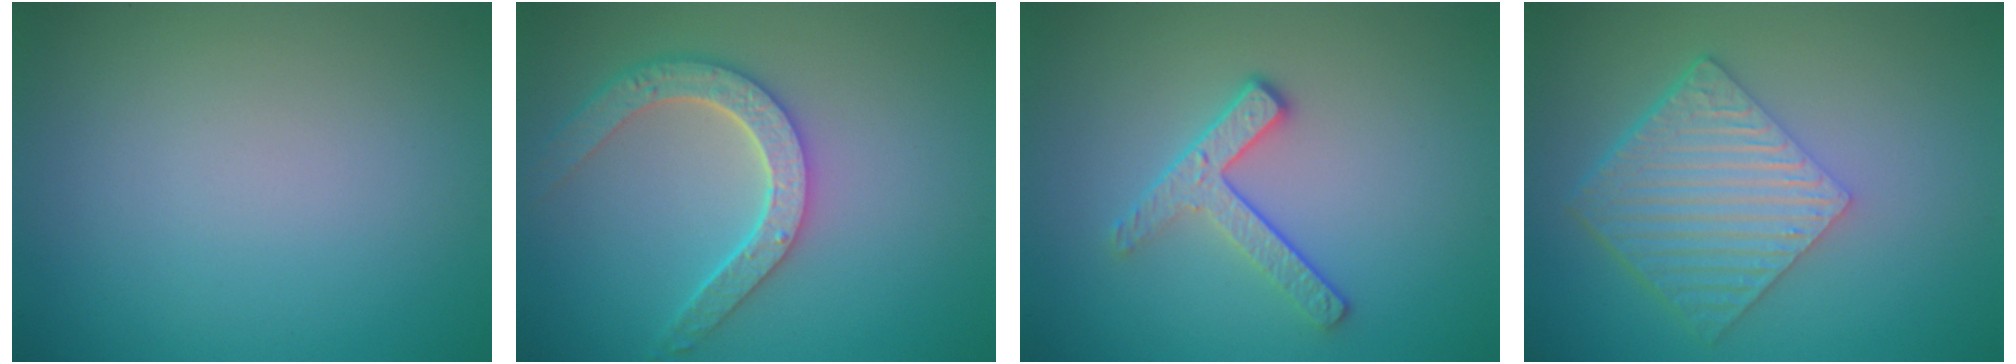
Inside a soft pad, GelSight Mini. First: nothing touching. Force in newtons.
{"total": 4.7, "press": 4.0, "slide": 2.6}
{"total": 2.9, "press": 2.4, "slide": 1.6}
{"total": 6.4, "press": 4.4, "slide": 4.6}